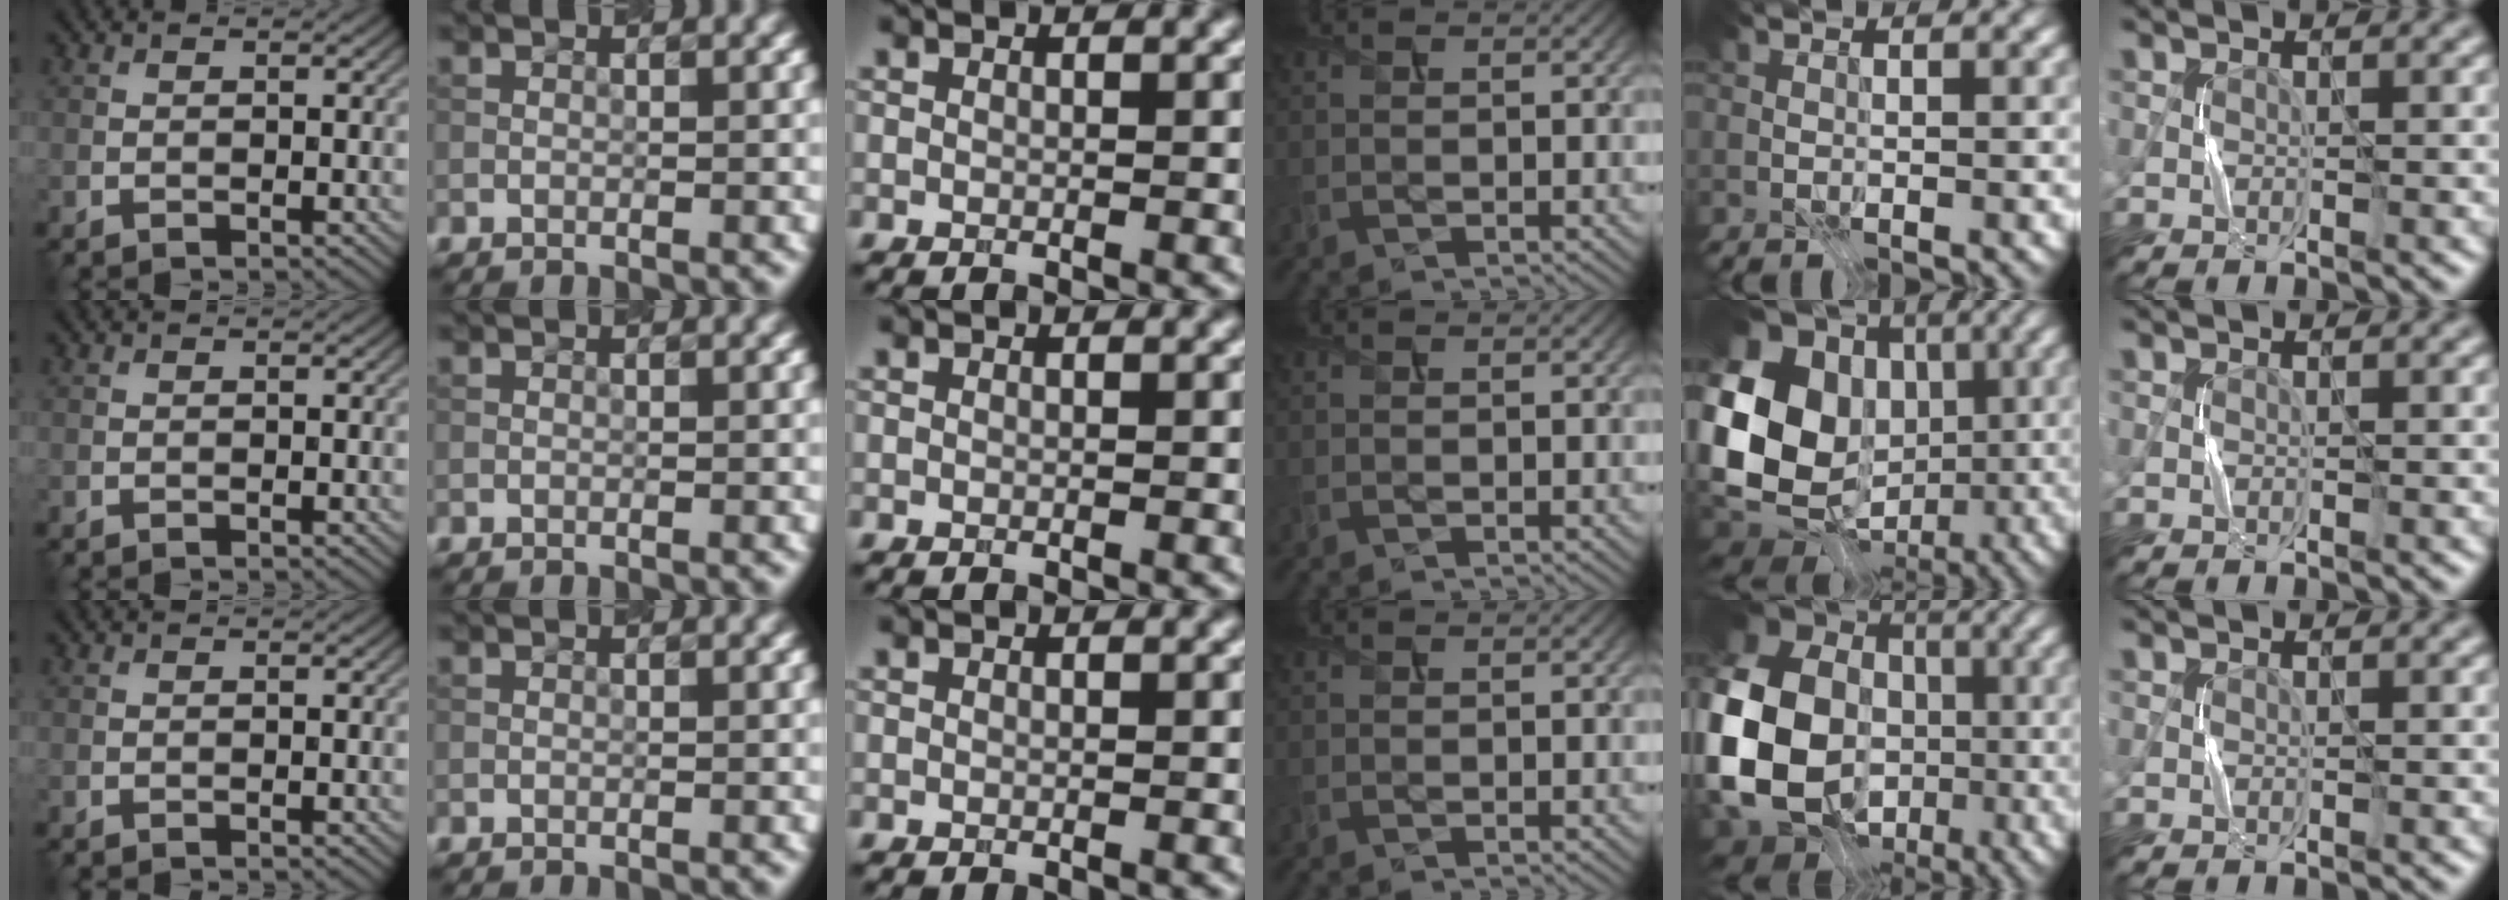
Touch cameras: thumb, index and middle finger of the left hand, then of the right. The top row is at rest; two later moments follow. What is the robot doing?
{"motion": "press", "object": "sticker"}